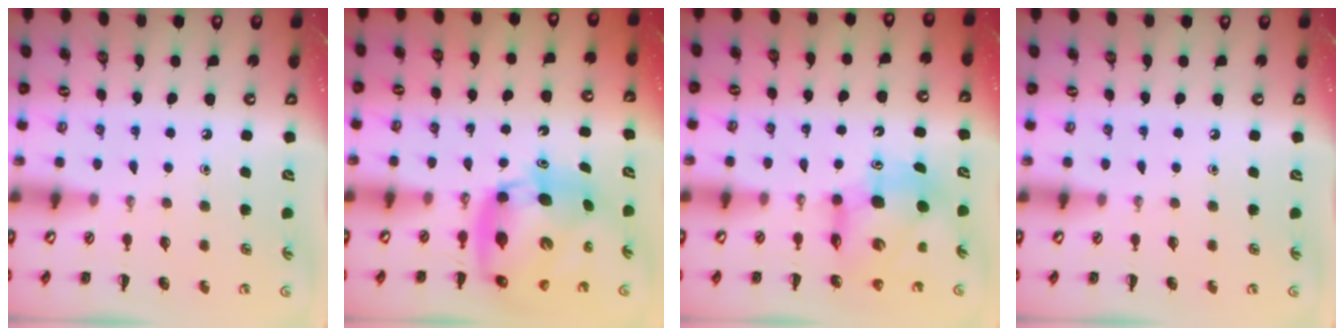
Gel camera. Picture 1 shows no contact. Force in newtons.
{"total": 11.8, "press": 11.4, "slide": 3.1}
{"total": 9.0, "press": 8.6, "slide": 2.7}
{"total": 0.0}